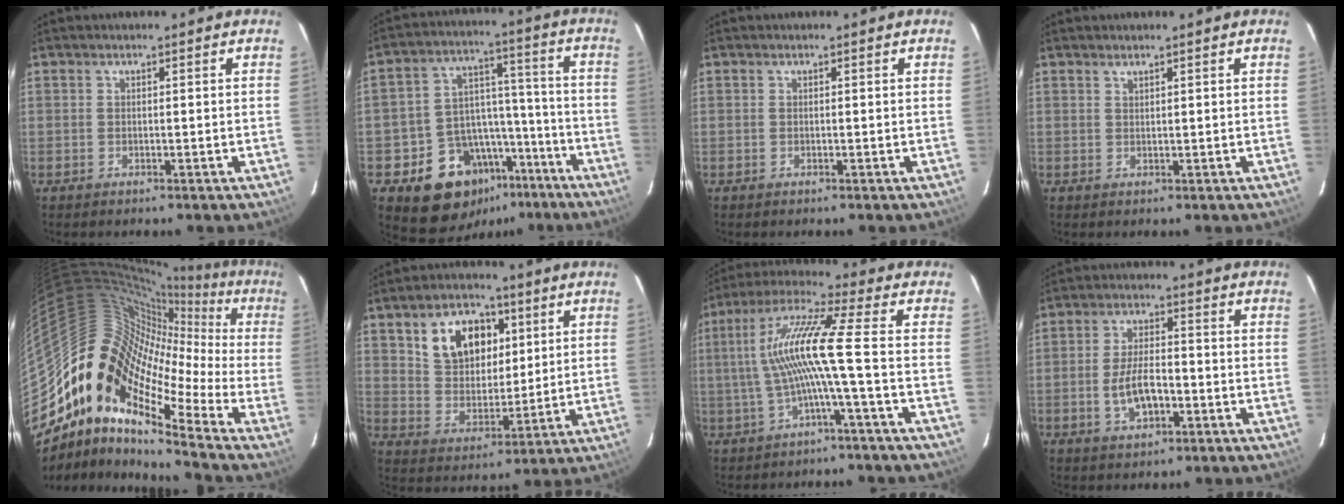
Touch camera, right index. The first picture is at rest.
{"total": 15.8, "force": [-9.4, 11.5, 5.2], "torque": [-0.105, 0.063, -0.117]}
{"total": 0.0}
{"total": 0.7, "force": [0.7, 0.0, 0.2], "torque": [-0.004, 0.000, 0.013]}
{"total": 13.3, "force": [-2.5, 7.6, 10.7], "torque": [-0.144, 0.018, -0.073]}
{"total": 12.9, "force": [5.3, 8.8, 7.8], "torque": [-0.150, 0.028, 0.107]}
{"total": 11.4, "force": [-1.4, -1.2, 11.3], "torque": [-0.221, 0.011, -0.021]}
{"total": 7.3, "force": [-2.2, 3.1, 6.2], "torque": [-0.125, 0.000, -0.036]}